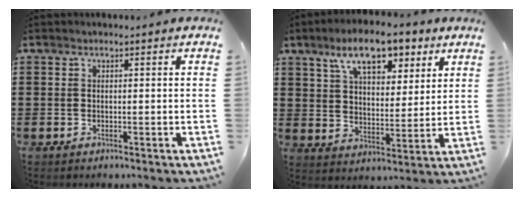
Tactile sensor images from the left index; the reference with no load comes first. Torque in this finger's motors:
{"motor_torque": [1.96, -0.18, 1.02, 0.21]}